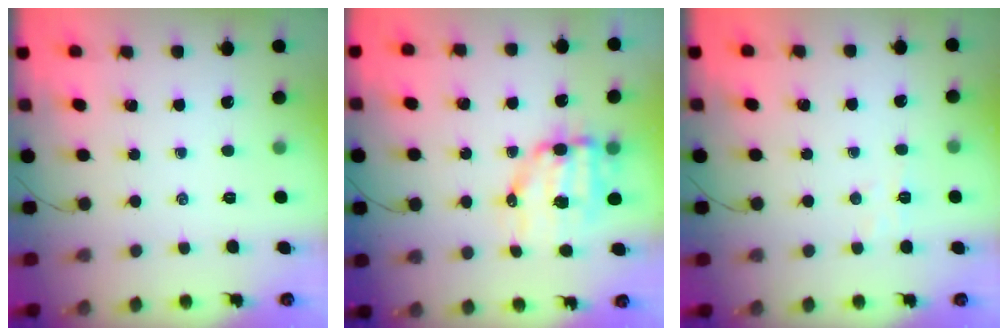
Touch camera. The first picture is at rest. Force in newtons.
{"total": 9.2, "press": 9.0, "slide": 1.9}
{"total": 4.3, "press": 4.1, "slide": 1.0}